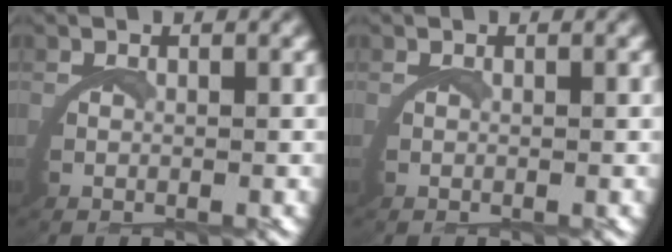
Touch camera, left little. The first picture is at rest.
{"total": 0.0}